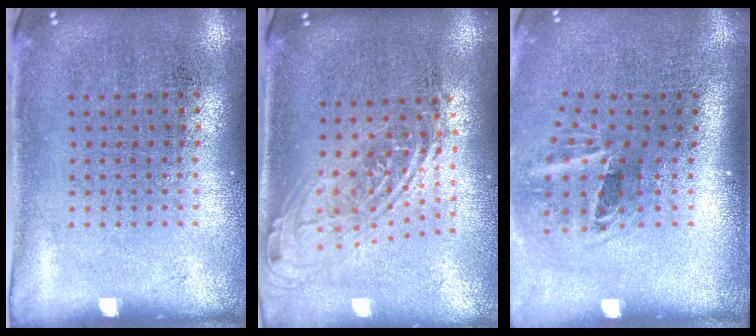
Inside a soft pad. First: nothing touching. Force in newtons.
{"total": 2.0, "press": 1.5, "slide": 1.2}
{"total": 2.0, "press": 1.2, "slide": 1.6}